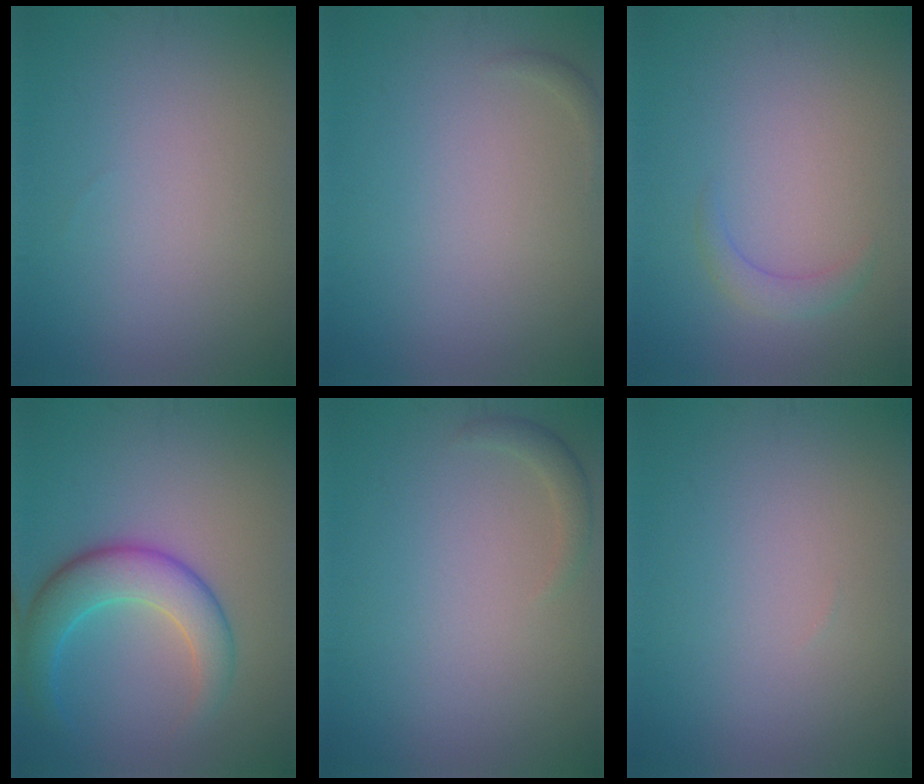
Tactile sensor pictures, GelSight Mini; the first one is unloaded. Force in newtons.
{"total": 0.5, "press": 0.5, "slide": 0.1}
{"total": 1.5, "press": 1.5, "slide": 0.1}
{"total": 5.6, "press": 5.6, "slide": 0.3}
{"total": 1.2, "press": 1.2, "slide": 0.2}
{"total": 0.0}